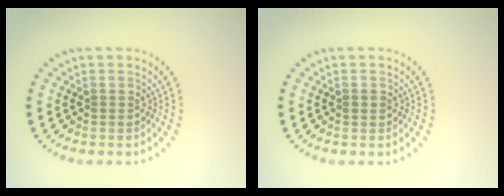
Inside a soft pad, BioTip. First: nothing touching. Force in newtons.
{"total": 0.9, "press": 0.9, "slide": 0.1}